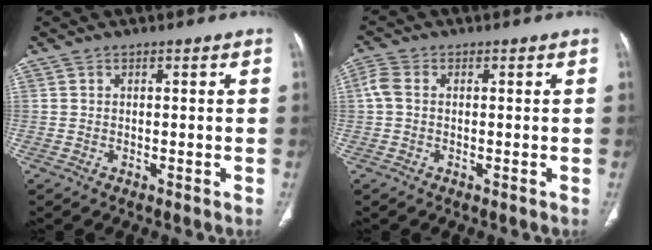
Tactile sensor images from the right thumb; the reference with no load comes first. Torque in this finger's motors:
{"motor_torque": [0.09, -0.05, 0.59, -0.59, 0.02]}